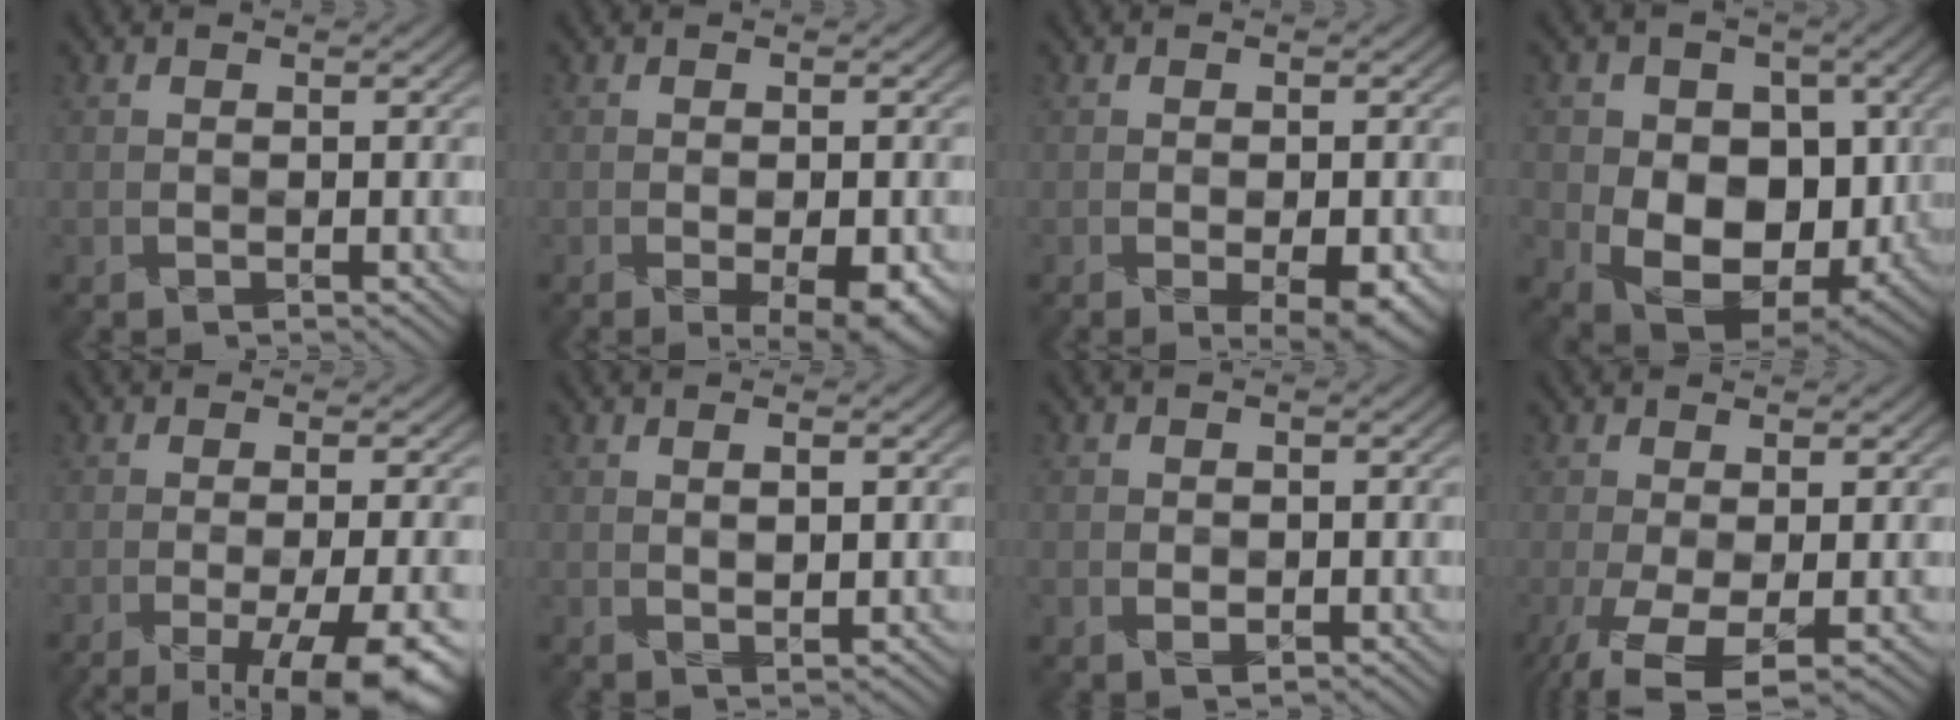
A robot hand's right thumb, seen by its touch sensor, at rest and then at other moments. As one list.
[{"total": 4.3, "force": [-1.6, 1.7, 3.5], "torque": [-0.050, -0.006, -0.019]}, {"total": 3.7, "force": [-1.4, 1.5, 3.1], "torque": [-0.047, -0.006, -0.016]}, {"total": 12.3, "force": [-1.2, 9.5, 7.8], "torque": [-0.109, -0.021, -0.028]}, {"total": 9.0, "force": [-4.3, 2.0, 7.6], "torque": [-0.095, -0.002, -0.063]}, {"total": 1.8, "force": [0.4, 0.3, 1.7], "torque": [-0.034, -0.003, 0.009]}, {"total": 1.6, "force": [-0.3, 1.1, 1.0], "torque": [-0.023, -0.004, -0.004]}, {"total": 6.6, "force": [-3.1, 1.8, 5.5], "torque": [-0.121, -0.008, -0.054]}]